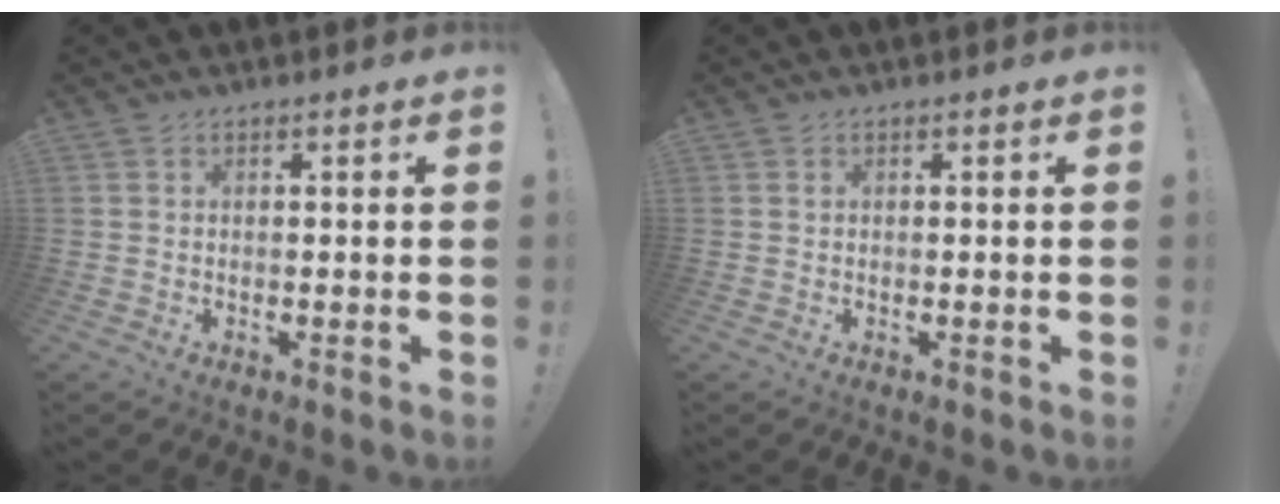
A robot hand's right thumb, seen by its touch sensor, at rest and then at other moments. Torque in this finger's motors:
{"motor_torque": [0.05, 0.13, -0.03, 0.12, 0.00]}